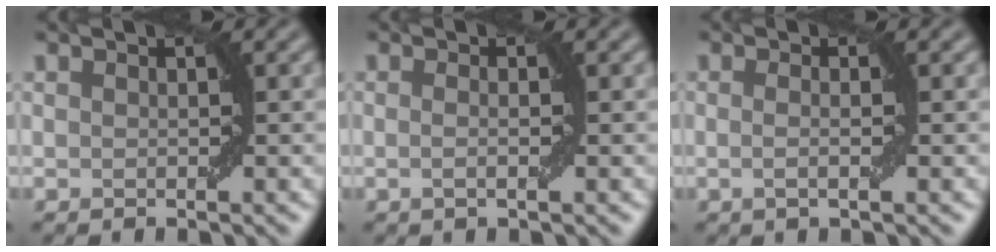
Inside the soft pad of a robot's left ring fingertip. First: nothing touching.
{"total": 1.4, "force": [-0.1, 0.3, 1.3], "torque": [-0.020, -0.004, -0.008]}
{"total": 1.8, "force": [-0.1, 0.4, 1.7], "torque": [-0.024, -0.002, -0.010]}